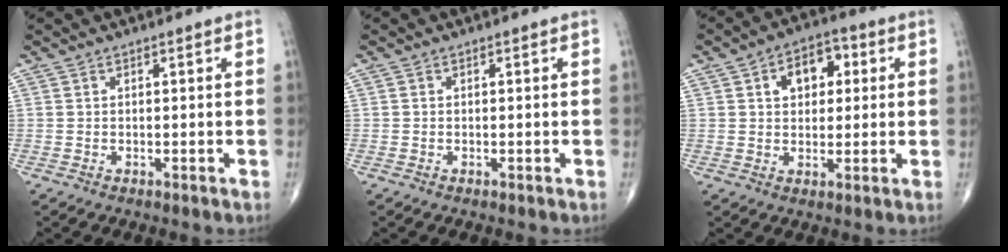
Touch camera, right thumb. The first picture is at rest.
{"total": 0.0}
{"total": 8.4, "force": [2.4, 5.6, 5.9], "torque": [-0.057, 0.010, 0.030]}